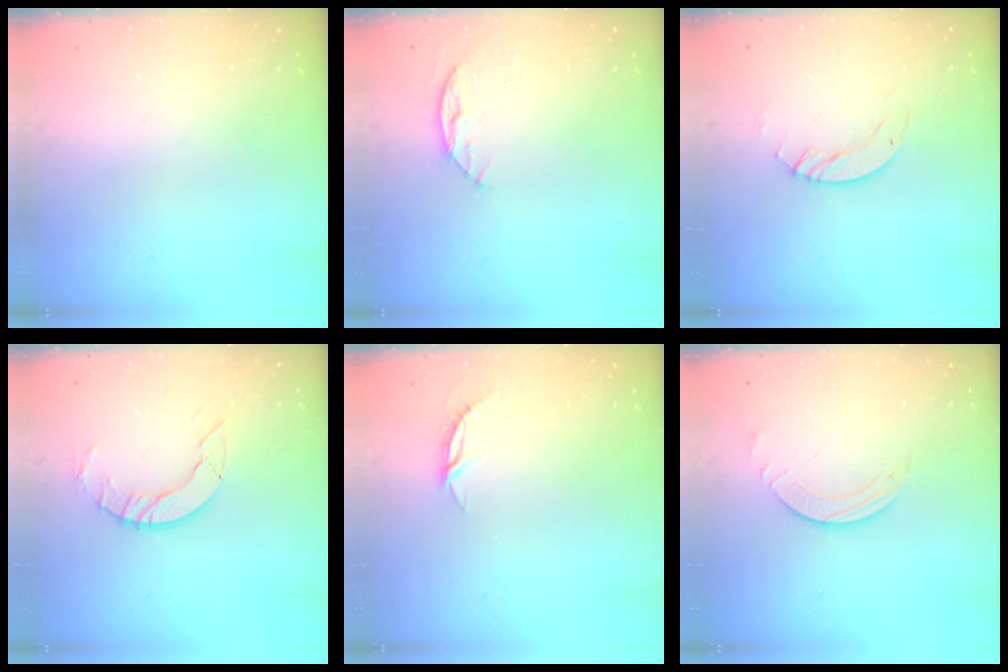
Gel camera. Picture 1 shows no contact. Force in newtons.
{"total": 5.6, "press": 5.6, "slide": 0.6}
{"total": 3.0, "press": 3.0, "slide": 0.2}
{"total": 7.1, "press": 7.0, "slide": 0.7}
{"total": 3.8, "press": 3.8, "slide": 0.2}
{"total": 2.5, "press": 2.5, "slide": 0.2}